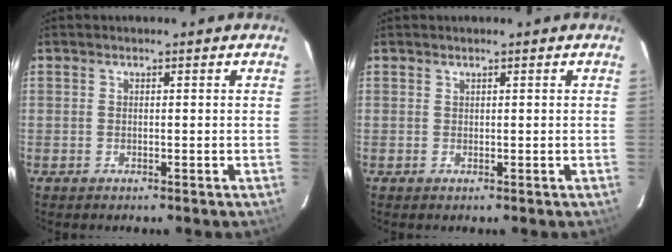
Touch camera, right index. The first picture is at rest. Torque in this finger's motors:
{"motor_torque": [-0.06, 0.00, -0.08, 0.00]}